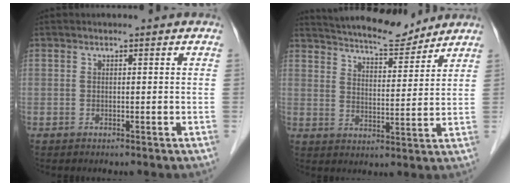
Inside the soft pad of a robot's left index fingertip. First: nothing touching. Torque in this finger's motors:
{"motor_torque": [0.66, -0.78, 0.27, 0.05]}